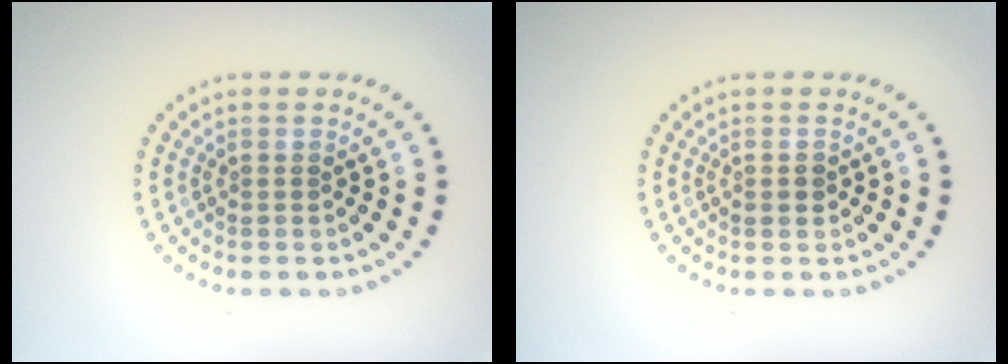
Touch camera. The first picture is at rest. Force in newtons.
{"total": 1.2, "press": 1.2, "slide": 0.1}